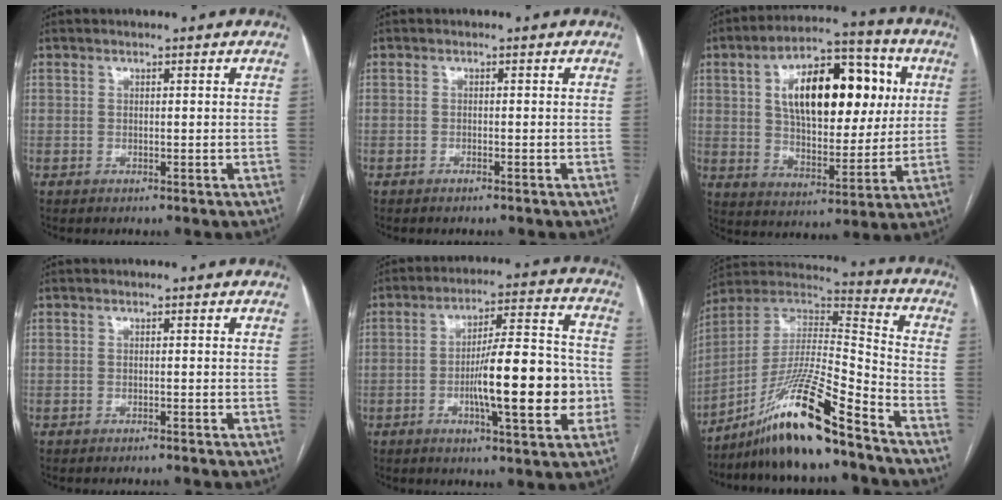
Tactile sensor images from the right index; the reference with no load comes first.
{"total": 0.8, "force": [-0.7, -0.3, 0.3], "torque": [-0.008, 0.000, -0.012]}
{"total": 18.5, "force": [4.9, 8.8, 15.5], "torque": [-0.250, 0.035, 0.078]}
{"total": 1.2, "force": [-1.1, -0.3, 0.3], "torque": [-0.007, 0.001, -0.016]}
{"total": 15.0, "force": [-3.3, 2.6, 14.4], "torque": [-0.225, 0.014, -0.048]}
{"total": 17.4, "force": [-12.8, 0.3, 11.8], "torque": [-0.225, 0.006, -0.230]}